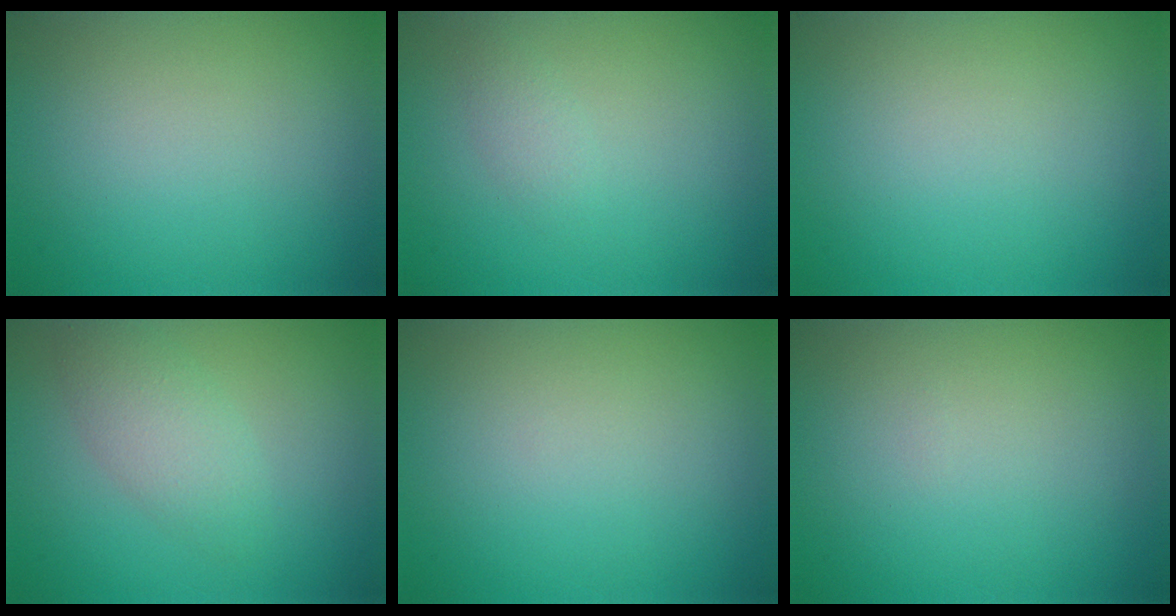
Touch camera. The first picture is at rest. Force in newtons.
{"total": 1.1, "press": 1.1, "slide": 0.0}
{"total": 0.0}
{"total": 2.7, "press": 2.7, "slide": 0.1}
{"total": 0.0}
{"total": 0.0}